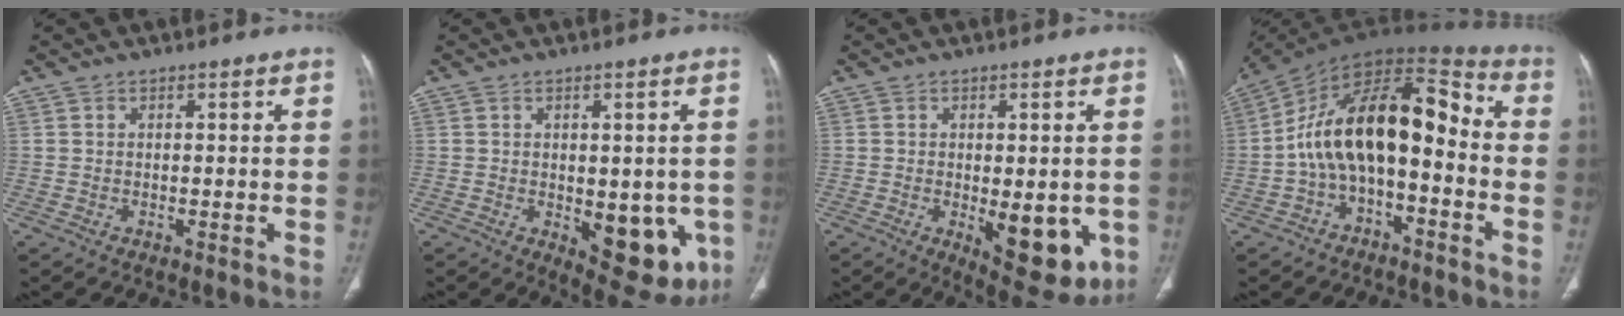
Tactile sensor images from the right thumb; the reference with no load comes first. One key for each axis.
{"total": 12.3, "fx": -2.9, "fy": 6.4, "fz": 10.1, "tx": -0.086, "ty": -0.014, "tz": -0.021}
{"total": 11.9, "fx": -2.8, "fy": 5.3, "fz": 10.3, "tx": -0.106, "ty": -0.018, "tz": -0.026}
{"total": 17.4, "fx": -2.9, "fy": 9.3, "fz": 14.4, "tx": -0.219, "ty": 0.088, "tz": -0.057}